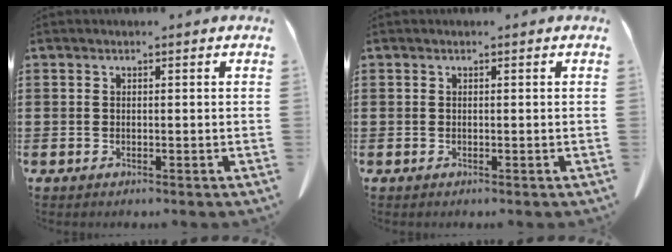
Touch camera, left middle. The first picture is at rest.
{"total": 0.0}